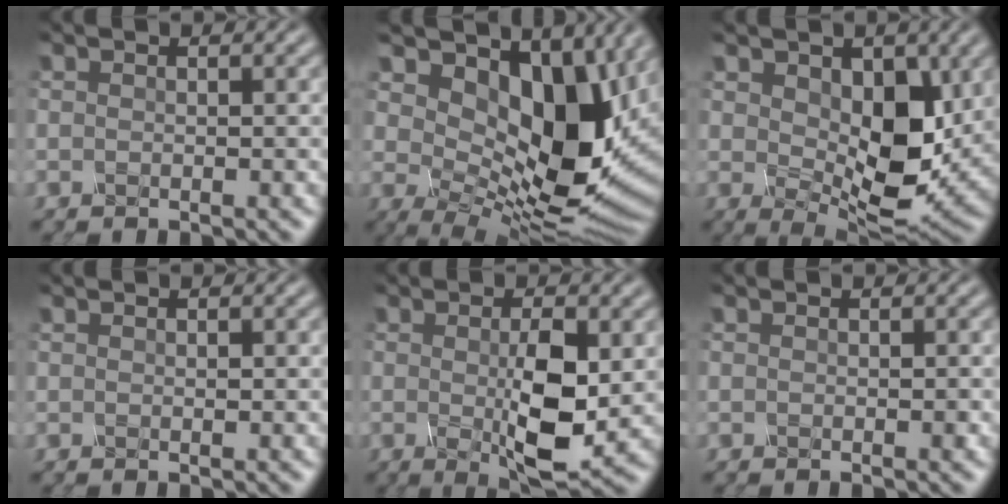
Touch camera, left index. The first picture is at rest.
{"total": 13.4, "force": [4.4, 7.5, 10.3], "torque": [-0.145, -0.009, 0.082]}
{"total": 7.3, "force": [0.9, 4.2, 5.8], "torque": [-0.103, -0.009, 0.024]}
{"total": 0.0}
{"total": 5.8, "force": [-0.2, 1.6, 5.5], "torque": [-0.107, -0.008, 0.003]}
{"total": 0.5, "force": [-0.2, 0.2, 0.5], "torque": [0.003, 0.005, -0.002]}